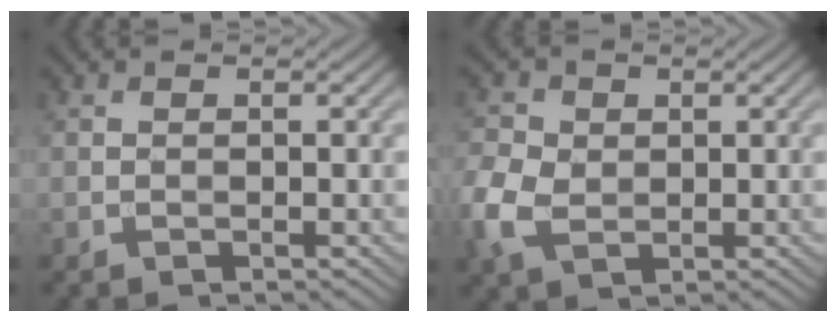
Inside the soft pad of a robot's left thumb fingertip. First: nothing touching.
{"total": 5.7, "force": [-0.5, 4.5, 3.5], "torque": [-0.102, 0.000, -0.017]}